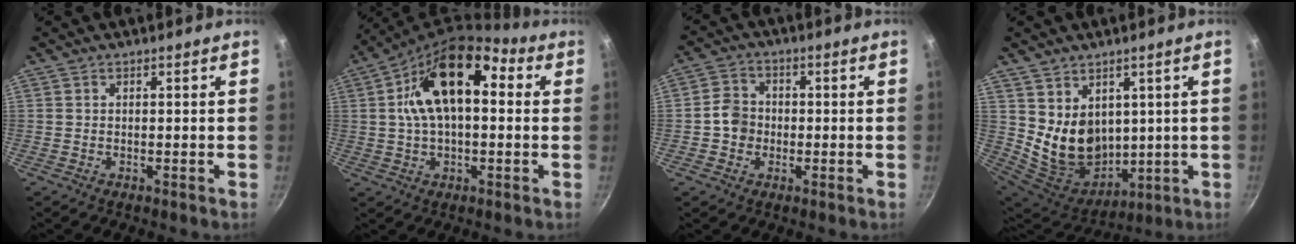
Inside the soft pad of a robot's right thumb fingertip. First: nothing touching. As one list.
[{"total": 15.5, "force": [2.9, 8.7, 12.6], "torque": [-0.193, 0.029, 0.030]}, {"total": 5.3, "force": [-0.8, 4.8, 2.1], "torque": [-0.013, 0.017, -0.025]}, {"total": 12.9, "force": [3.7, 10.1, 7.2], "torque": [-0.099, -0.036, 0.094]}]